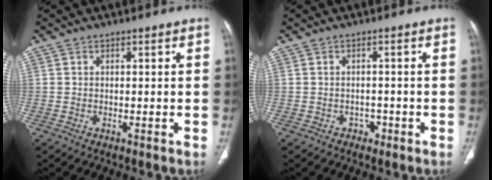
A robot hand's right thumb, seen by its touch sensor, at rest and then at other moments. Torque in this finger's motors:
{"motor_torque": [-0.52, 0.28, 0.03, -0.45, 0.04]}